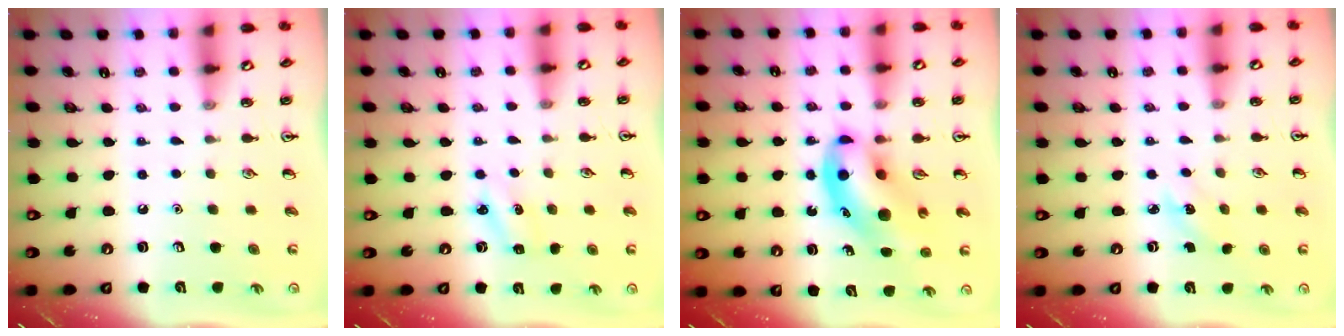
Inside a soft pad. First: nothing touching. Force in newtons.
{"total": 2.5, "press": 2.3, "slide": 0.8}
{"total": 11.1, "press": 10.6, "slide": 3.1}
{"total": 2.4, "press": 2.2, "slide": 0.8}